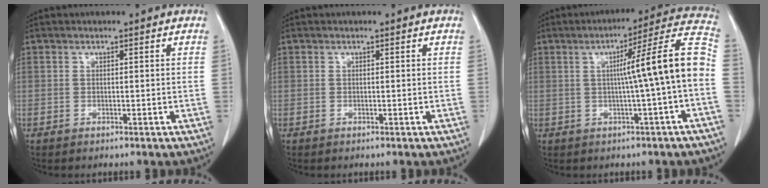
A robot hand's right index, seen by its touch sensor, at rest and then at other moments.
{"total": 0.0}
{"total": 12.0, "force": [-0.6, -1.2, 11.9], "torque": [-0.161, 0.026, -0.012]}